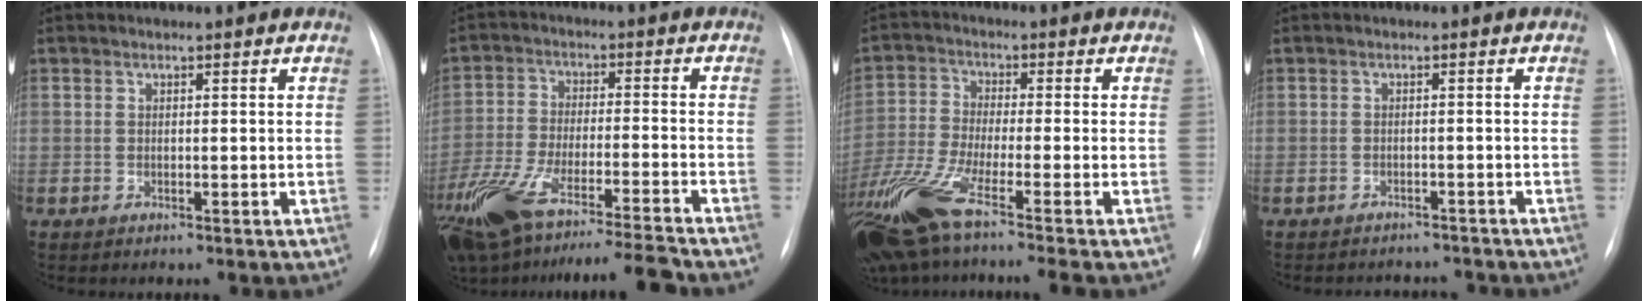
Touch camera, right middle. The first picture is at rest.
{"total": 19.4, "force": [-15.9, 1.5, 11.1], "torque": [-0.222, -0.026, -0.272]}
{"total": 13.2, "force": [-8.8, 0.0, 9.9], "torque": [-0.215, -0.038, -0.169]}
{"total": 5.9, "force": [-5.6, 1.8, 0.6], "torque": [-0.002, 0.006, -0.064]}